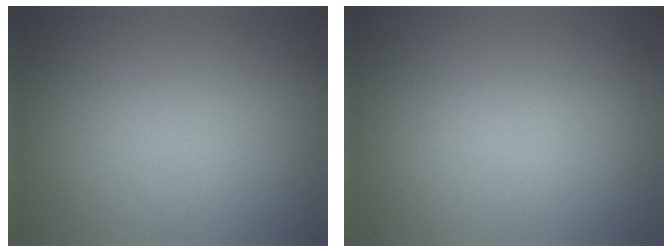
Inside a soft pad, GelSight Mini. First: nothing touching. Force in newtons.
{"total": 0.0}